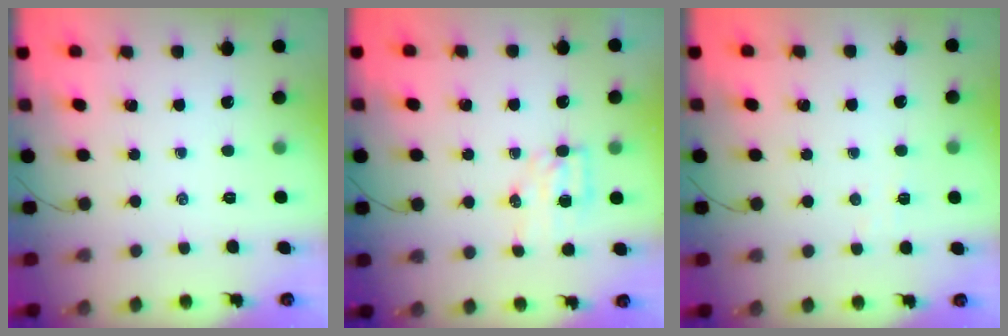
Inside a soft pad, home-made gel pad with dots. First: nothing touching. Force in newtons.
{"total": 5.4, "press": 5.4, "slide": 0.7}
{"total": 2.7, "press": 2.6, "slide": 0.8}